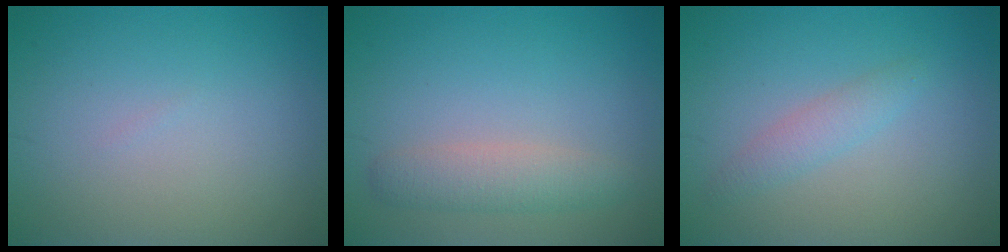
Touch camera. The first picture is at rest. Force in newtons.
{"total": 2.7, "press": 2.7, "slide": 0.1}
{"total": 1.7, "press": 1.7, "slide": 0.1}